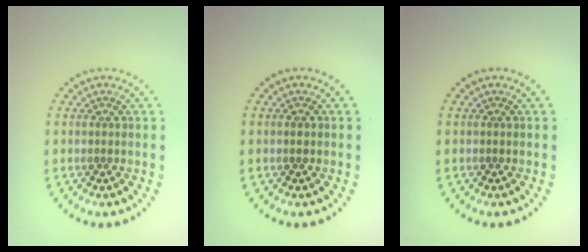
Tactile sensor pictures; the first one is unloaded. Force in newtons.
{"total": 0.9, "press": 0.9, "slide": 0.2}
{"total": 0.0}